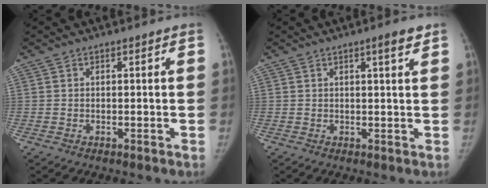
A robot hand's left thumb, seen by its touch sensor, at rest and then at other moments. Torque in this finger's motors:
{"motor_torque": [0.35, -0.27, 0.22, -0.13, 0.09]}